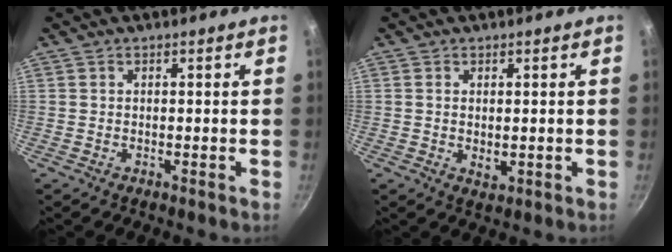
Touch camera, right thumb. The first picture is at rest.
{"total": 2.3, "force": [0.2, 1.4, 1.9], "torque": [-0.030, -0.007, 0.006]}